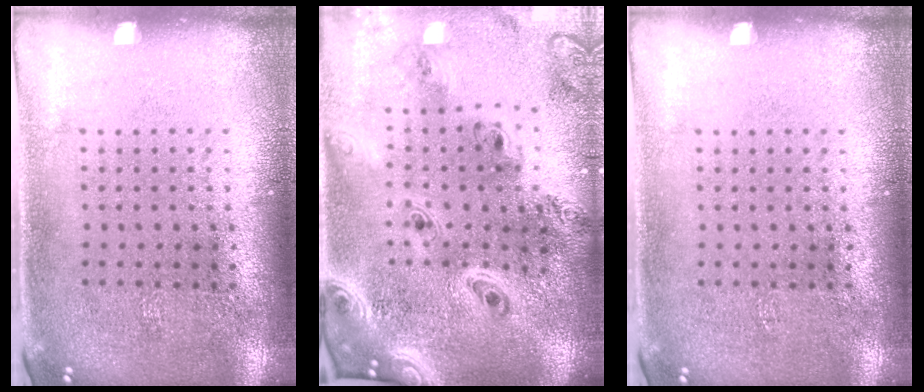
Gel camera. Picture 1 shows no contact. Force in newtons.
{"total": 3.6, "press": 2.8, "slide": 2.3}
{"total": 0.0}